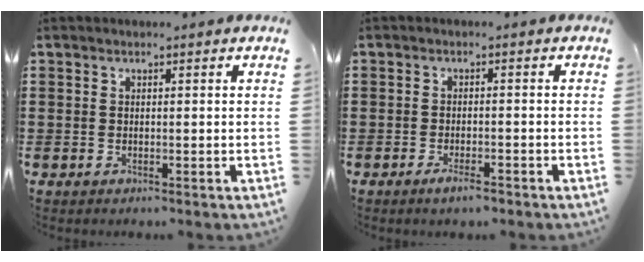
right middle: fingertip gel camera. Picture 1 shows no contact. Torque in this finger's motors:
{"motor_torque": [0.95, -0.40, 0.09, 0.11]}